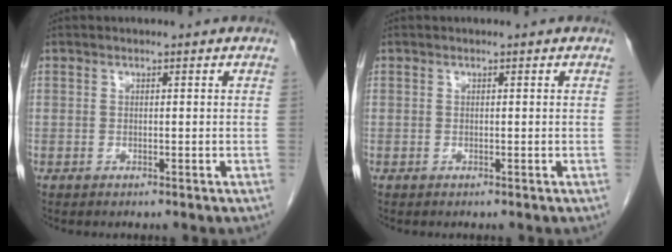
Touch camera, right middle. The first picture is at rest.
{"total": 0.0}